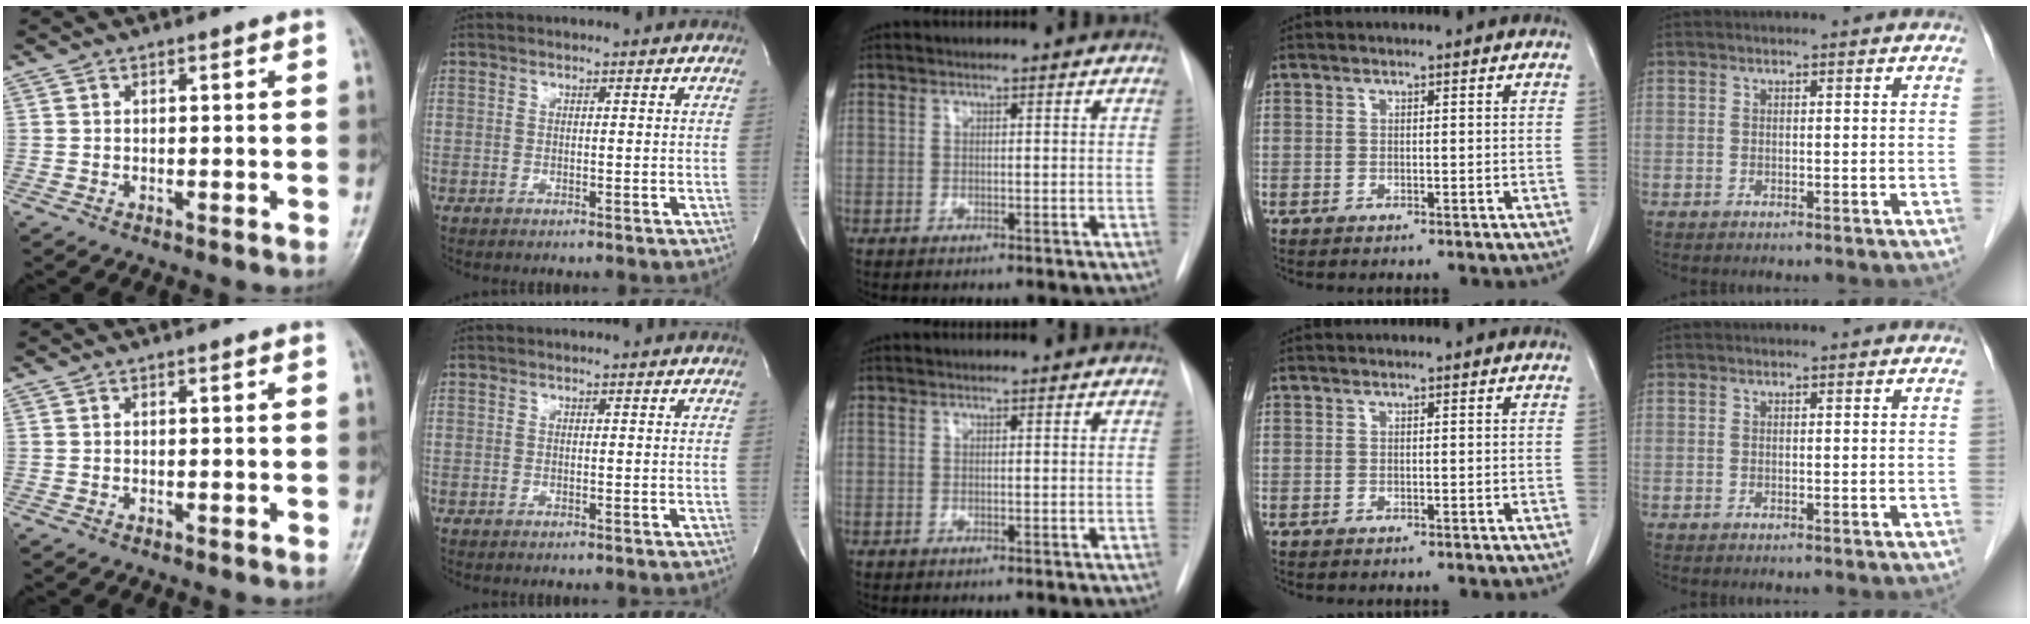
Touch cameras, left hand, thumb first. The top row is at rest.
{}